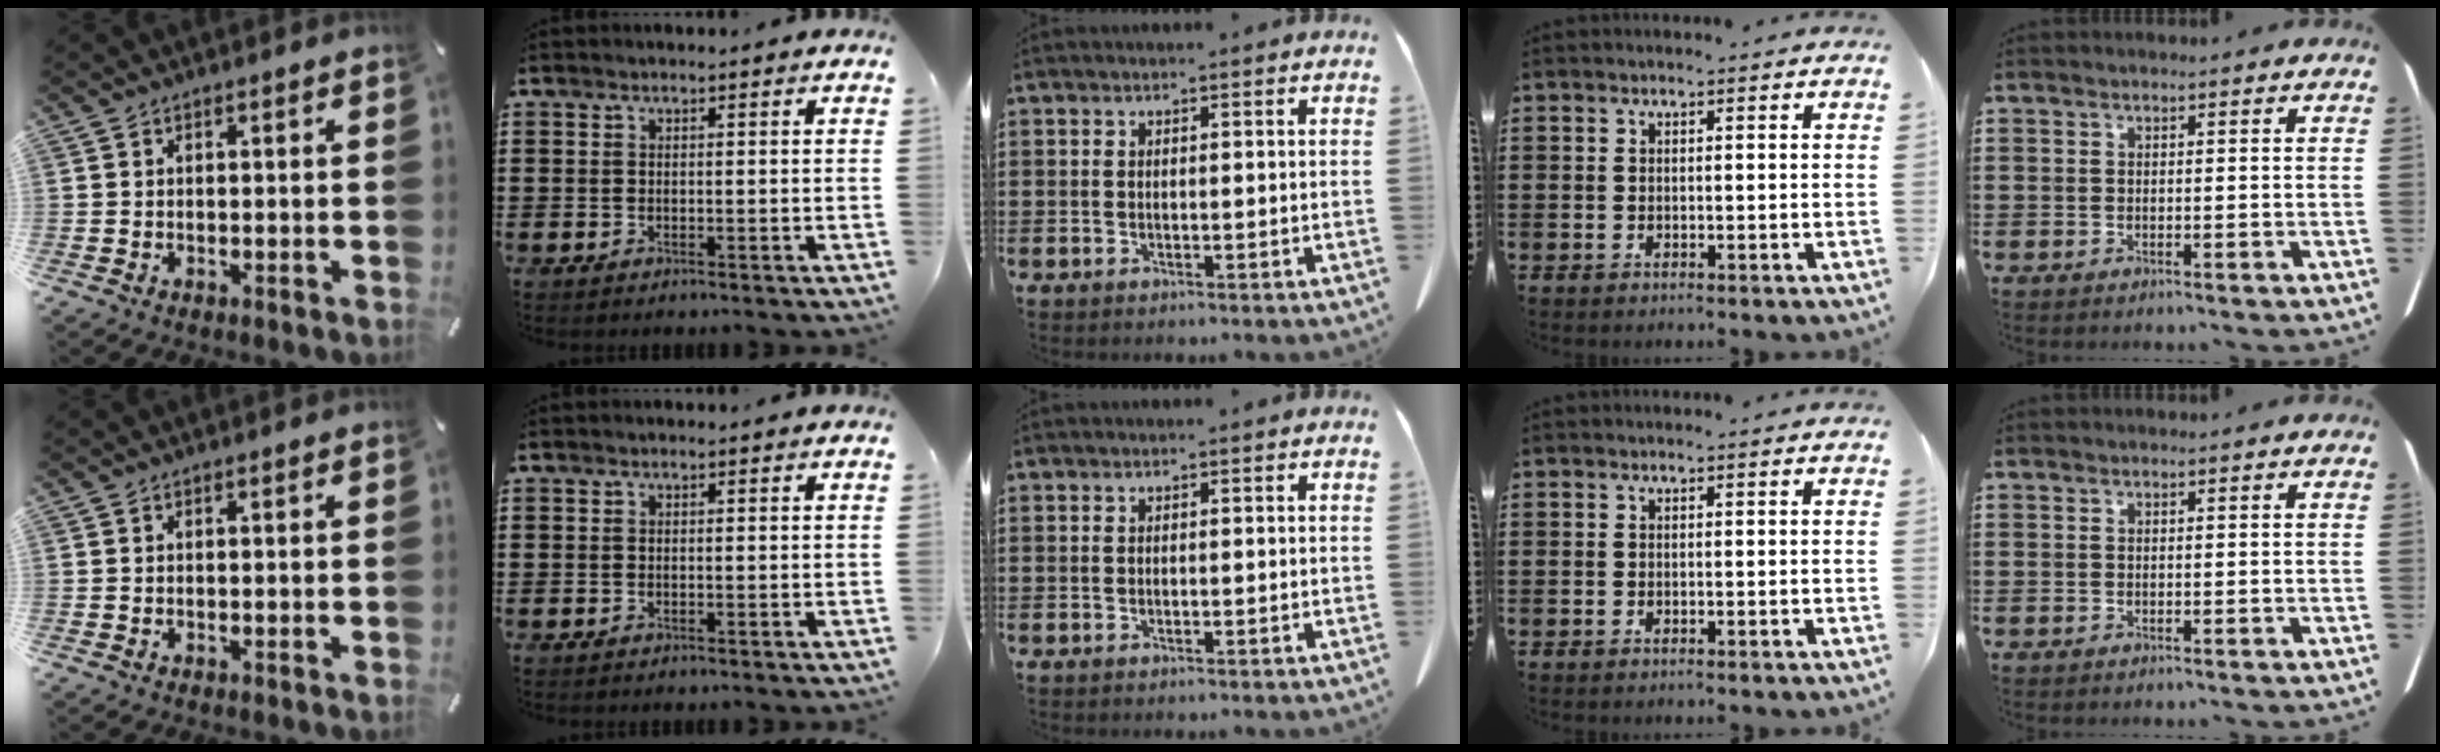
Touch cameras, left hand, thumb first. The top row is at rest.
{}